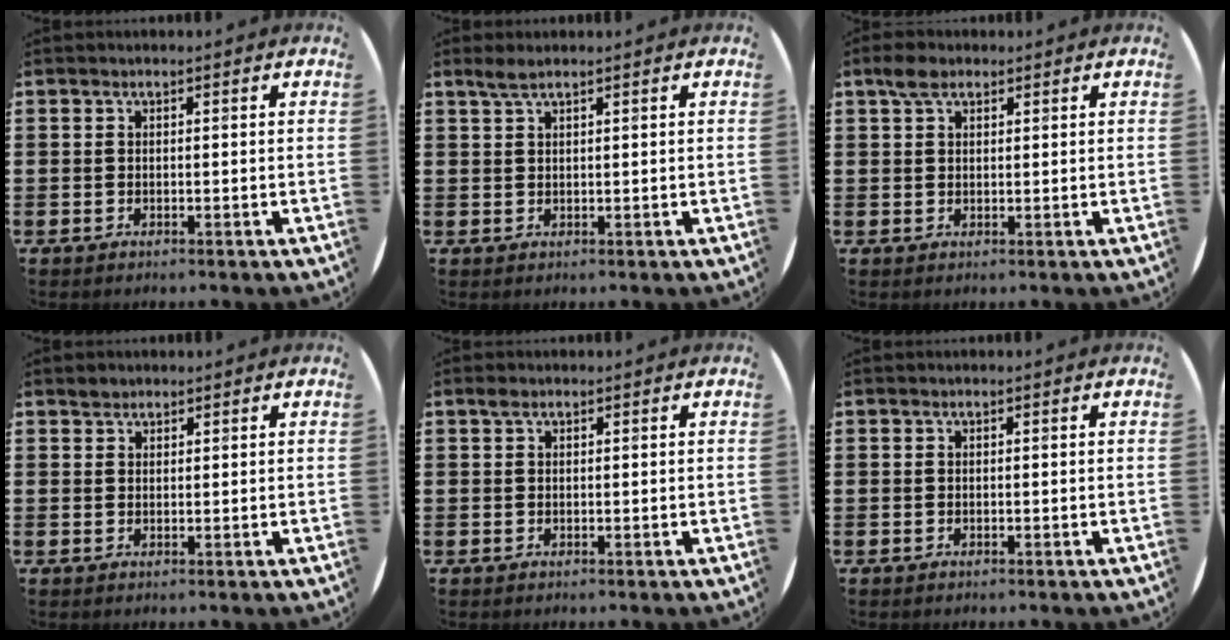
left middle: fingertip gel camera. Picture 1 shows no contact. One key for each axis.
{"total": 1.6, "fx": 1.3, "fy": 0.1, "fz": 1.0, "tx": -0.021, "ty": 0.002, "tz": 0.023}
{"total": 2.7, "fx": 1.9, "fy": 1.4, "fz": 1.3, "tx": -0.021, "ty": 0.004, "tz": 0.034}
{"total": 1.2, "fx": 1.1, "fy": 0.5, "fz": 0.0, "tx": 0.006, "ty": -0.001, "tz": 0.020}
{"total": 0.7, "fx": 0.5, "fy": 0.5, "fz": 0.3, "tx": 0.000, "ty": 0.001, "tz": 0.007}
{"total": 0.0}